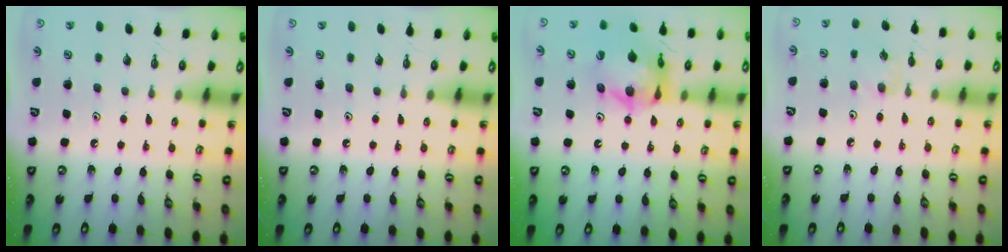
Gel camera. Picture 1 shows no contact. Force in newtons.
{"total": 0.0}
{"total": 13.9, "press": 13.8, "slide": 1.5}
{"total": 3.4, "press": 3.4, "slide": 0.6}